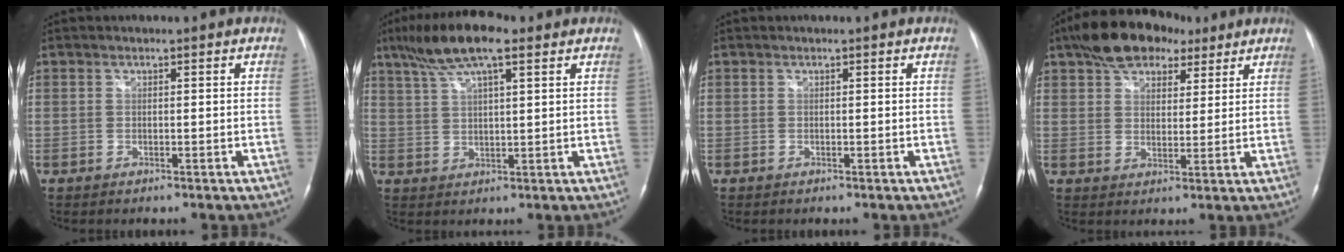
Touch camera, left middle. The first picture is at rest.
{"total": 10.3, "force": [6.7, 2.1, 7.6], "torque": [-0.147, 0.022, 0.117]}
{"total": 0.0}
{"total": 11.7, "force": [7.9, 6.1, 6.1], "torque": [-0.099, 0.034, 0.131]}